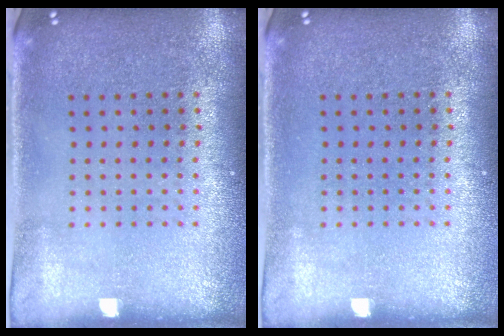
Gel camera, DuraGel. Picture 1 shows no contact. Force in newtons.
{"total": 0.0}